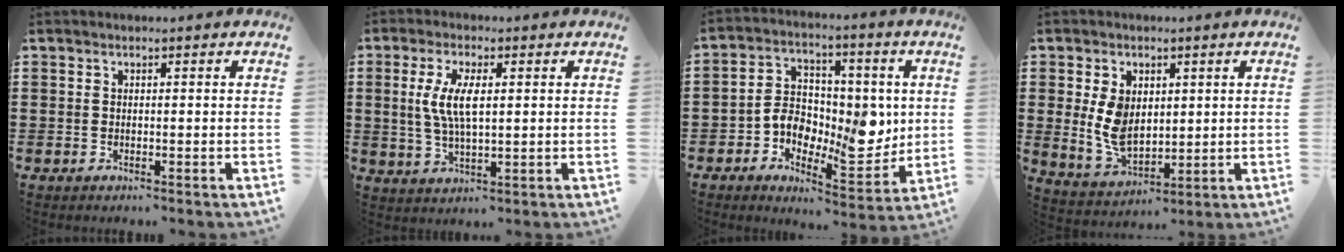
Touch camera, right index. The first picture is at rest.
{"total": 6.4, "force": [1.0, 2.2, 5.9], "torque": [-0.132, 0.002, 0.013]}
{"total": 10.1, "force": [-0.1, 7.2, 7.0], "torque": [-0.116, -0.003, 0.000]}
{"total": 7.5, "force": [1.4, 5.0, 5.4], "torque": [-0.130, 0.006, 0.024]}